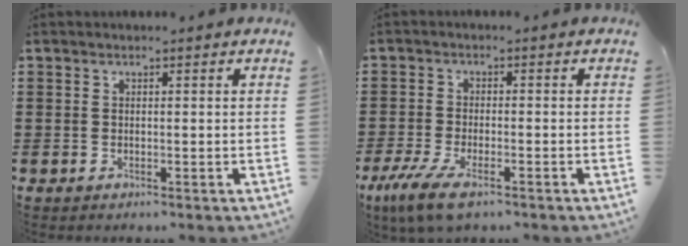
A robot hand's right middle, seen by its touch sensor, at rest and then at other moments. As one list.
[{"total": 5.8, "force": [-3.9, 1.6, 3.9], "torque": [-0.100, -0.012, -0.076]}]